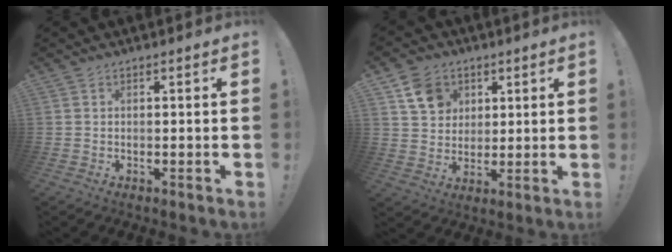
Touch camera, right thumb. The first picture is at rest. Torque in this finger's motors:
{"motor_torque": [0.20, 0.12, 0.13, -0.04, 0.06]}